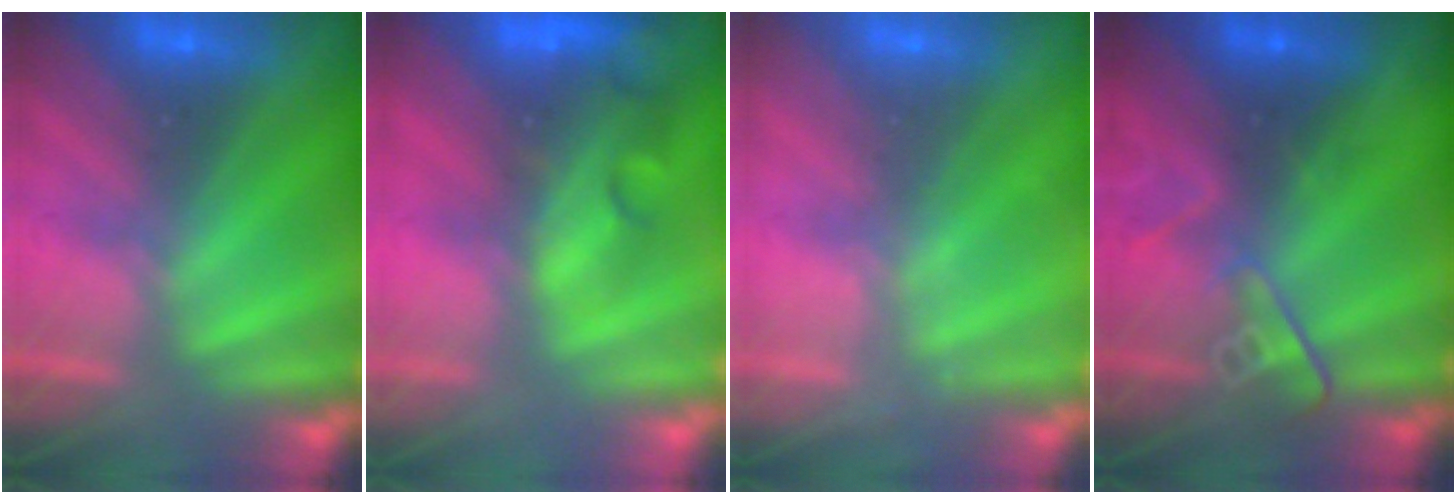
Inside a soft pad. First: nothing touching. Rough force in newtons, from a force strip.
{"total": 11.2}
{"total": 2.2}
{"total": 2.5}